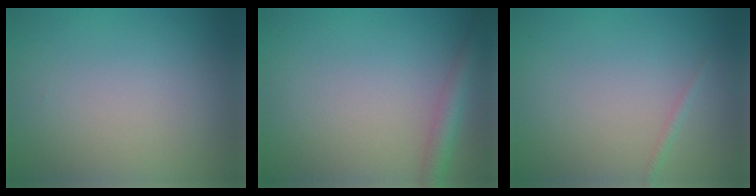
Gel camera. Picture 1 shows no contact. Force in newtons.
{"total": 2.7, "press": 2.7, "slide": 0.1}
{"total": 0.7, "press": 0.7, "slide": 0.0}